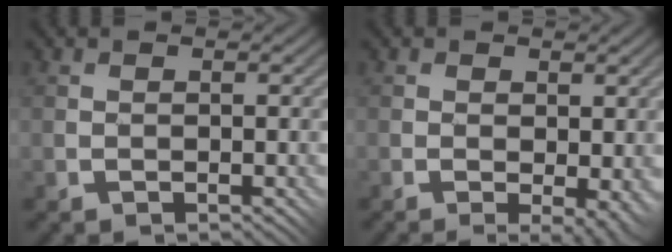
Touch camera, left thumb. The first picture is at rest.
{"total": 3.8, "force": [-1.6, 2.0, 2.8], "torque": [-0.035, -0.003, -0.014]}